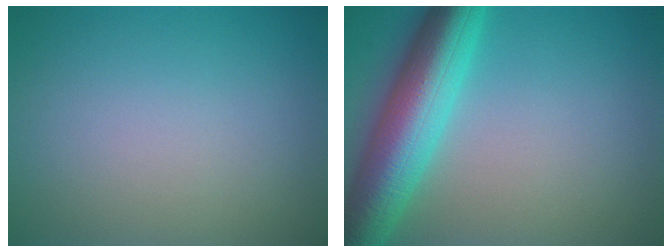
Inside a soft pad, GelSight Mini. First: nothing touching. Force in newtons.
{"total": 9.3, "press": 9.3, "slide": 0.2}